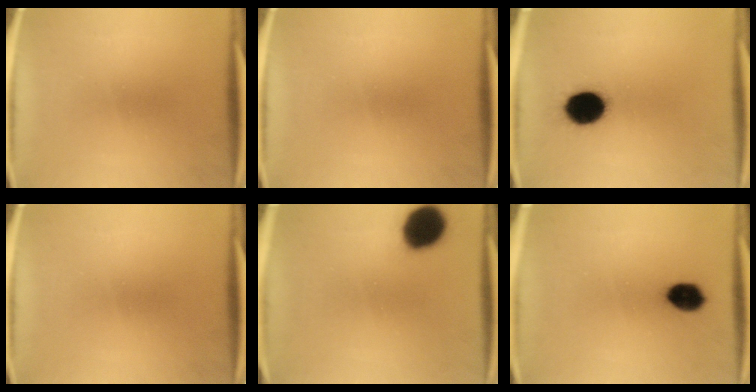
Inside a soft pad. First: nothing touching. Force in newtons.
{"total": 0.0}
{"total": 11.6}
{"total": 0.0}
{"total": 12.4}
{"total": 6.1}